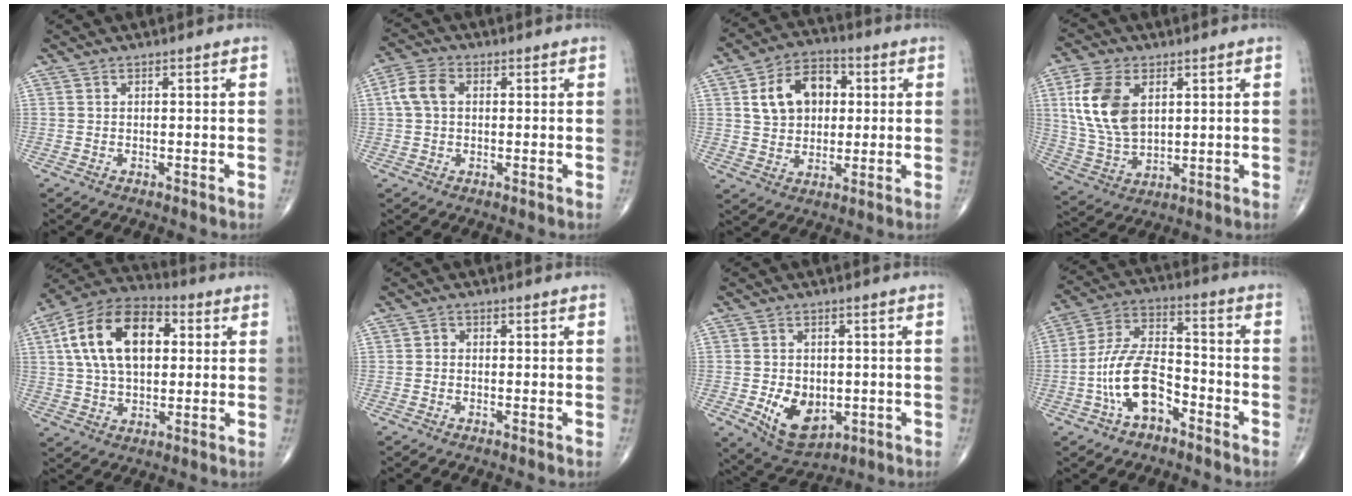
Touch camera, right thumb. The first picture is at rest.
{"total": 5.8, "force": [0.8, 4.0, 4.1], "torque": [-0.086, 0.017, 0.011]}
{"total": 12.4, "force": [2.8, 9.1, 8.0], "torque": [-0.100, 0.009, 0.044]}
{"total": 13.4, "force": [3.7, 8.2, 9.9], "torque": [-0.191, -0.010, 0.079]}
{"total": 18.3, "force": [4.0, 11.0, 14.1], "torque": [-0.232, 0.016, 0.062]}
{"total": 1.2, "force": [-0.2, 1.0, 0.5], "torque": [0.004, 0.004, -0.010]}
{"total": 10.2, "force": [-2.2, 6.9, 7.2], "torque": [-0.089, -0.004, -0.019]}
{"total": 12.7, "force": [-5.2, 6.7, 9.4], "torque": [-0.173, 0.050, -0.100]}